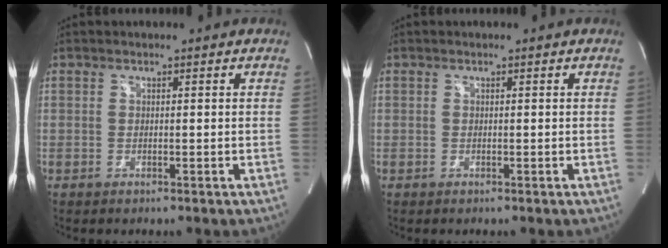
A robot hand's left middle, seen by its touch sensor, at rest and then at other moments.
{"total": 0.0}